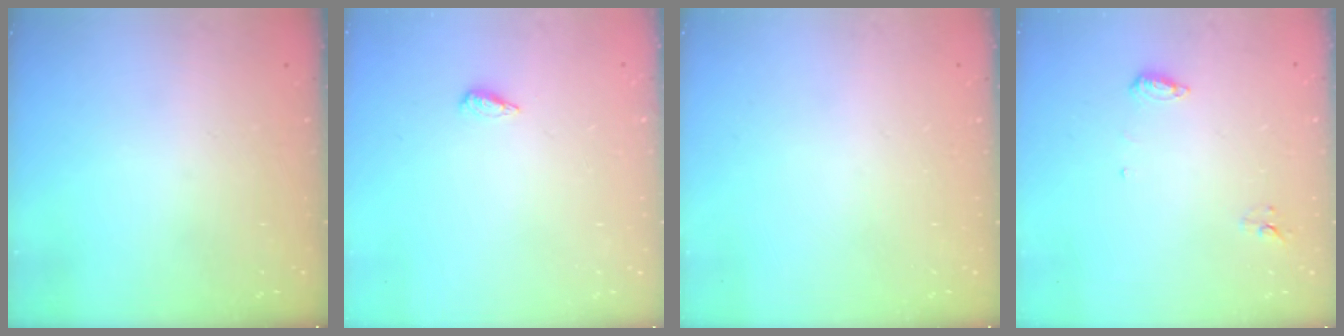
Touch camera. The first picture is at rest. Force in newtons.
{"total": 2.2, "press": 2.2, "slide": 0.4}
{"total": 0.0}
{"total": 5.3, "press": 5.1, "slide": 1.3}